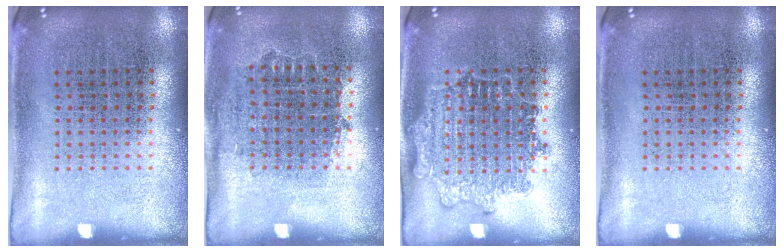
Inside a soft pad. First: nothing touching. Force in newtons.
{"total": 0.8, "press": 0.7, "slide": 0.3}
{"total": 1.4, "press": 1.4, "slide": 0.2}
{"total": 0.0}